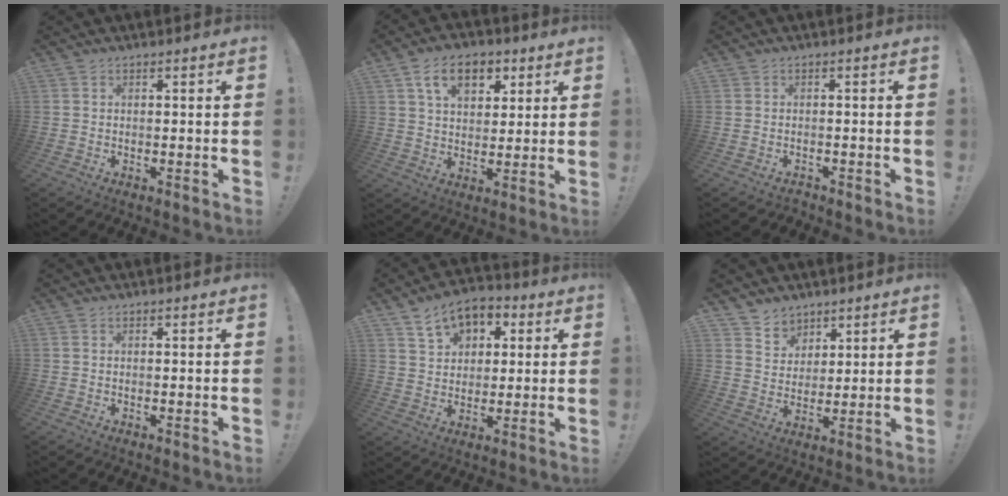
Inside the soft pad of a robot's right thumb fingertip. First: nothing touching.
{"total": 12.1, "force": [5.6, 7.8, 7.4], "torque": [-0.116, -0.003, 0.104]}
{"total": 1.1, "force": [-0.9, 0.6, 0.0], "torque": [0.001, 0.001, -0.016]}
{"total": 0.0}
{"total": 10.4, "force": [5.5, 7.4, 4.9], "torque": [-0.075, -0.023, 0.106]}
{"total": 6.6, "force": [5.0, 4.4, 0.1], "torque": [0.007, -0.051, 0.095]}